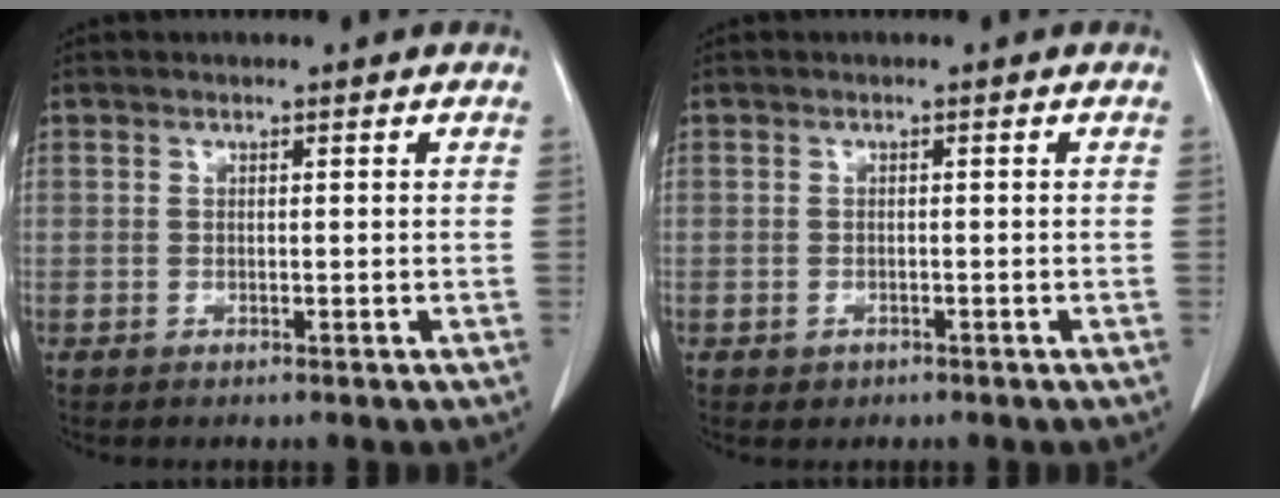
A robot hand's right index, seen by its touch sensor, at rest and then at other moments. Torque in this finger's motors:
{"motor_torque": [0.19, -0.14, 0.07, 0.01]}